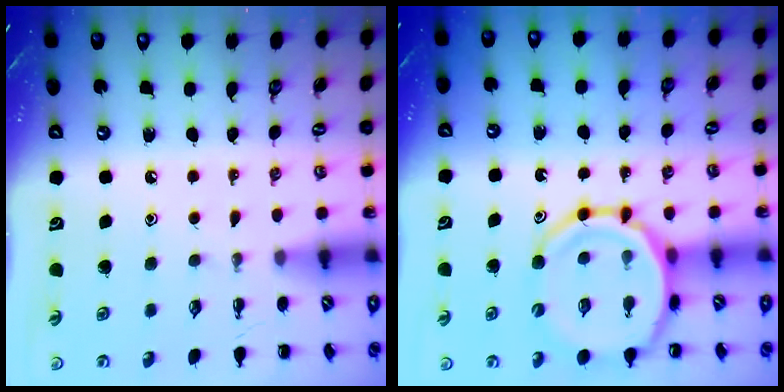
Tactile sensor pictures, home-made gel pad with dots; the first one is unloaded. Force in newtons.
{"total": 13.4, "press": 13.0, "slide": 3.2}